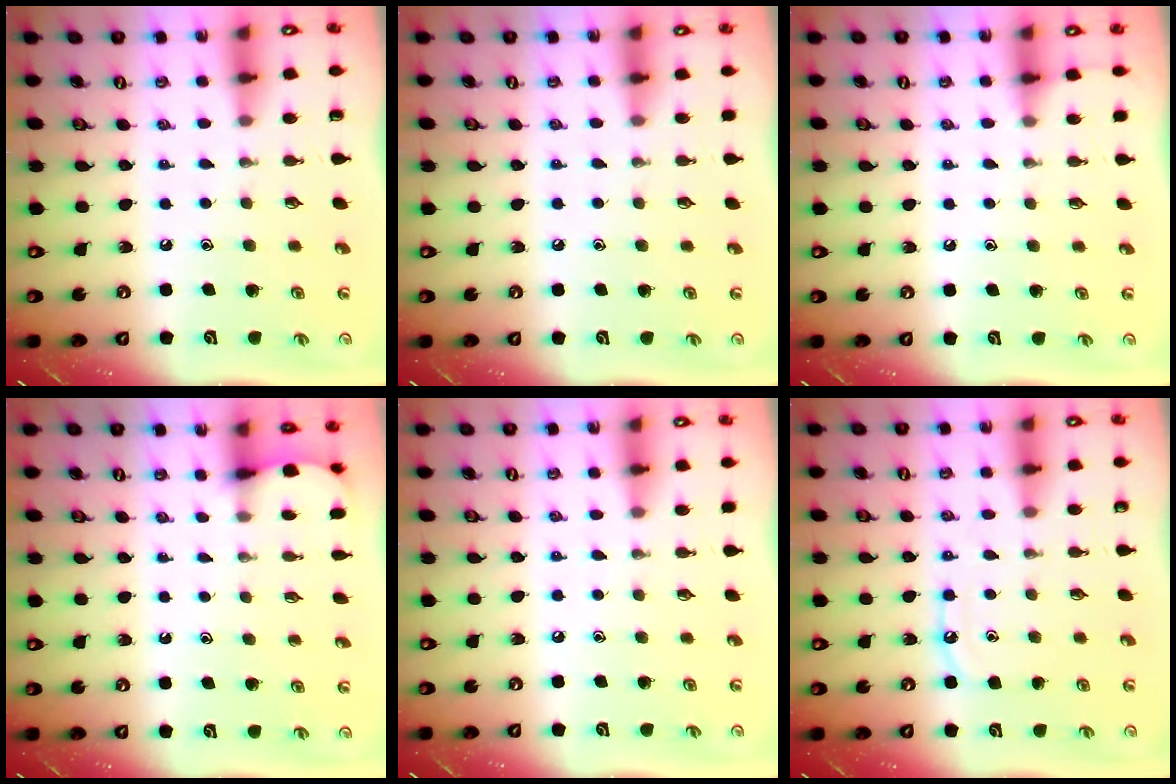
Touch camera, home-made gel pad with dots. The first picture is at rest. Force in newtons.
{"total": 3.7, "press": 3.6, "slide": 0.6}
{"total": 3.3, "press": 3.3, "slide": 0.4}
{"total": 2.1, "press": 2.1, "slide": 0.2}
{"total": 3.9, "press": 3.8, "slide": 0.6}
{"total": 6.9, "press": 6.8, "slide": 0.7}